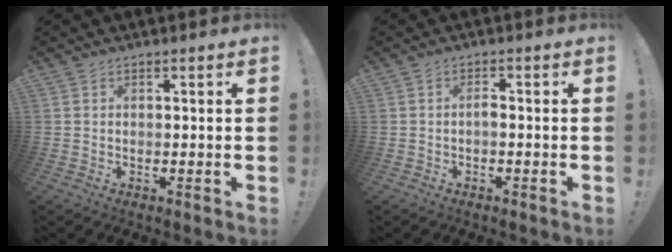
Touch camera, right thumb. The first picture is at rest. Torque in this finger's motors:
{"motor_torque": [0.06, 0.11, -0.11, 0.02, 0.00]}